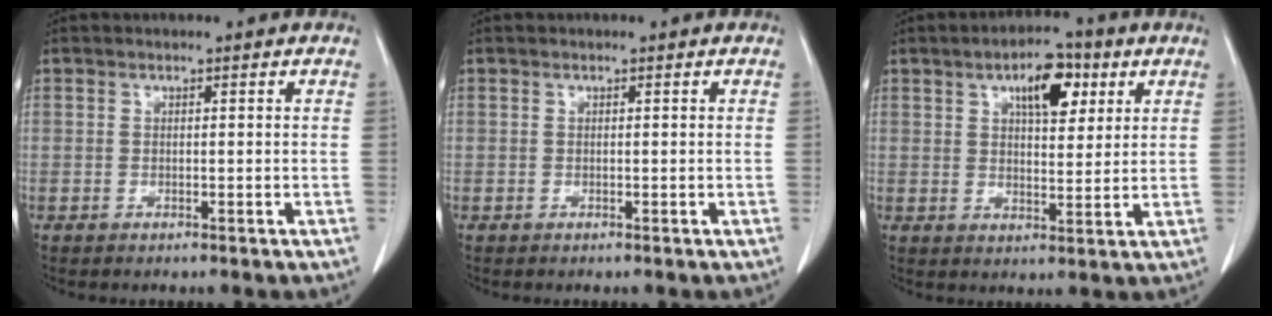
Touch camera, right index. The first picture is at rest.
{"total": 0.0}
{"total": 8.0, "force": [3.7, 3.3, 6.3], "torque": [-0.098, 0.011, 0.056]}